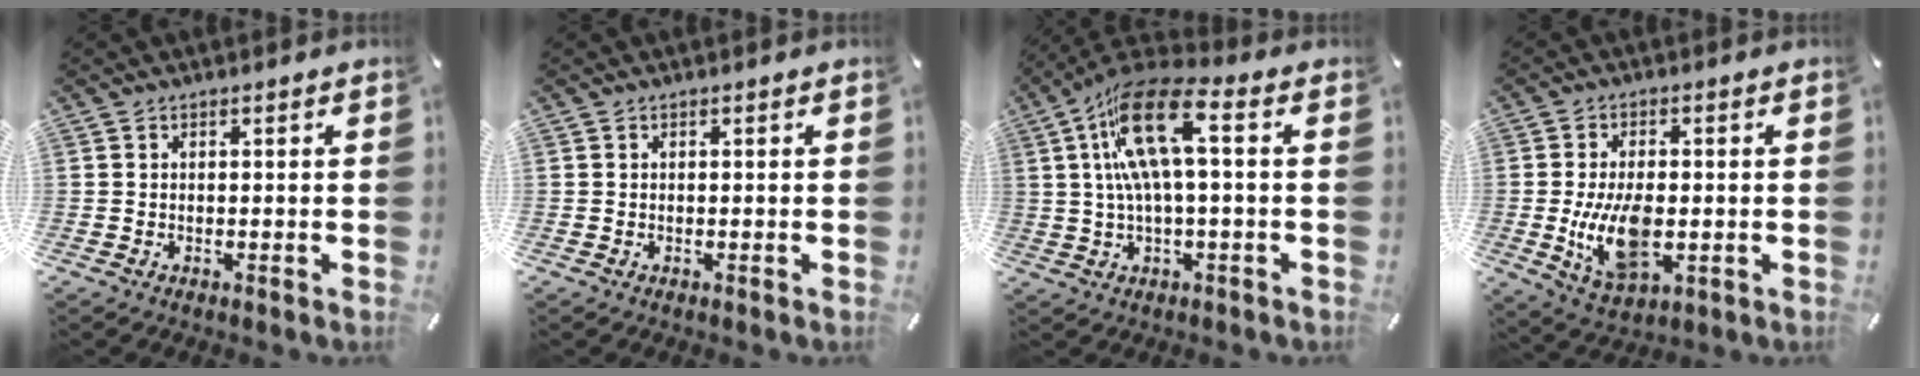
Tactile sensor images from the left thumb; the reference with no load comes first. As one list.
[{"total": 0.0}, {"total": 15.7, "force": [2.9, 5.7, 14.3], "torque": [-0.296, 0.000, 0.046]}, {"total": 11.5, "force": [-1.5, 6.3, 9.6], "torque": [-0.193, -0.016, -0.024]}]